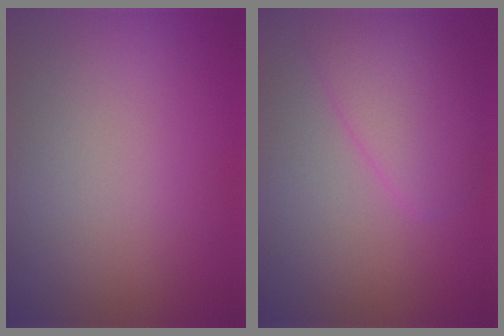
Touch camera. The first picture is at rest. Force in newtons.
{"total": 4.0, "press": 4.0, "slide": 0.0}